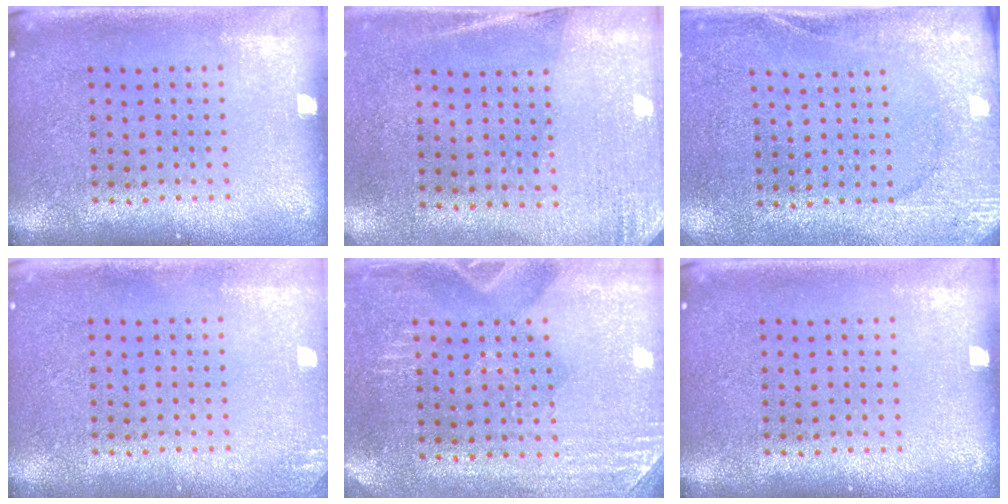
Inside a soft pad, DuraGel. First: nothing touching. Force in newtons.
{"total": 2.6, "press": 2.3, "slide": 1.3}
{"total": 2.7, "press": 2.3, "slide": 1.3}
{"total": 1.0, "press": 1.0, "slide": 0.1}
{"total": 2.8, "press": 2.6, "slide": 1.0}
{"total": 0.0}